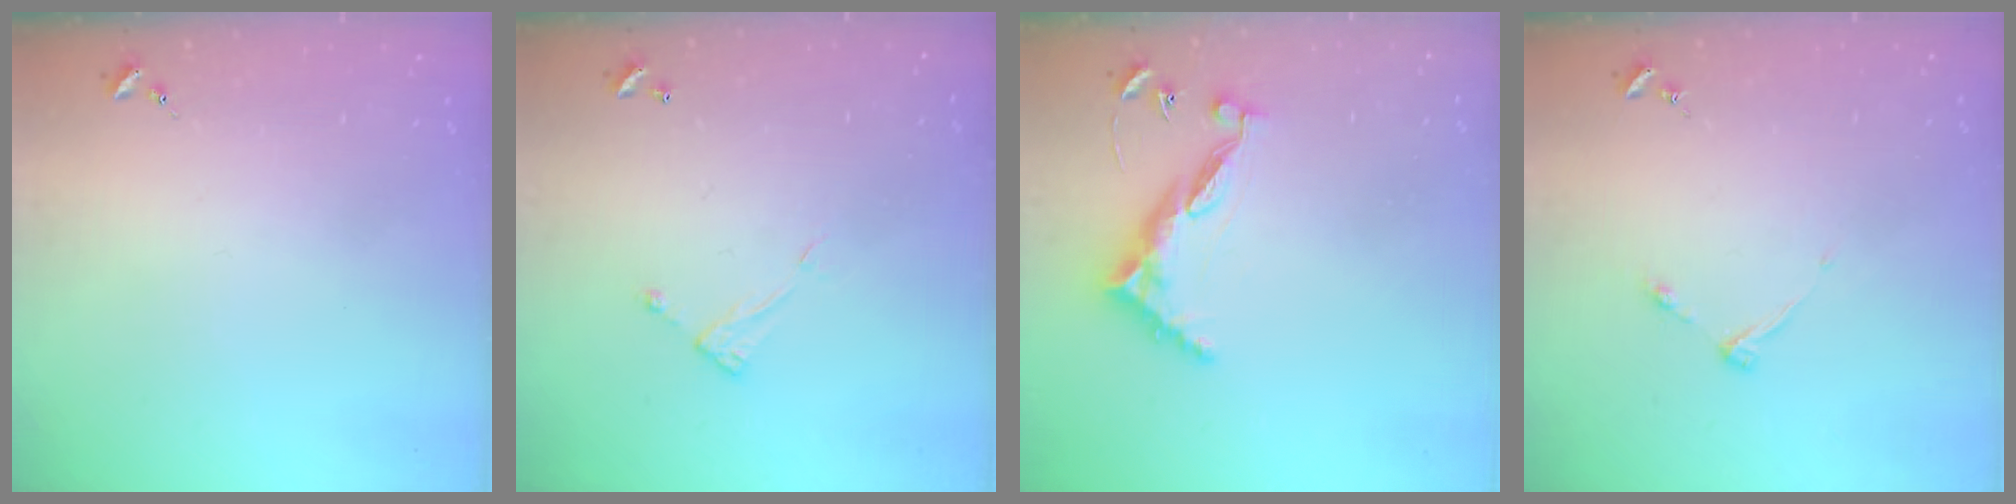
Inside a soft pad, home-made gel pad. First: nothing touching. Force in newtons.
{"total": 5.0, "press": 5.0, "slide": 0.4}
{"total": 9.8, "press": 9.7, "slide": 1.0}
{"total": 4.5, "press": 4.4, "slide": 0.6}